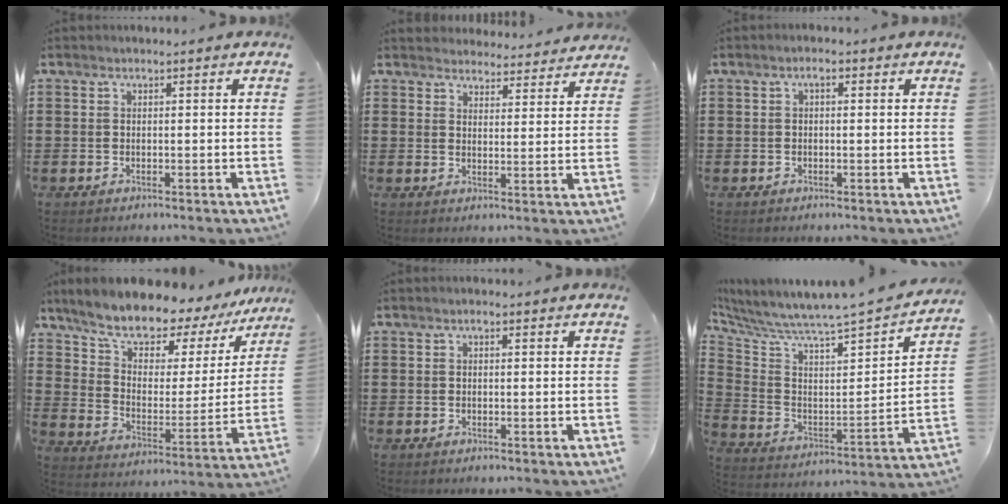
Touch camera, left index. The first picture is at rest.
{"total": 4.1, "force": [4.1, 0.4, -0.1], "torque": [-0.014, -0.019, 0.074]}
{"total": 1.6, "force": [0.2, 0.7, 1.4], "torque": [-0.028, 0.004, 0.002]}
{"total": 7.7, "force": [6.9, 2.7, 2.1], "torque": [-0.078, -0.058, 0.115]}
{"total": 0.6, "force": [0.0, 0.3, 0.5], "torque": [-0.010, 0.002, -0.001]}
{"total": 4.9, "force": [4.7, -0.5, 1.4], "torque": [-0.060, -0.064, 0.067]}